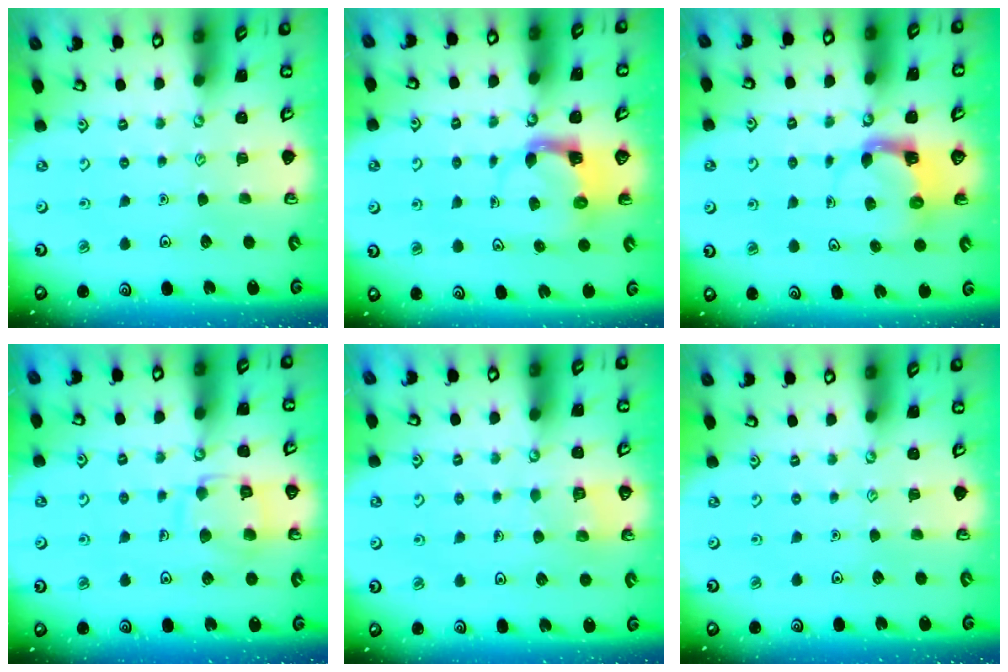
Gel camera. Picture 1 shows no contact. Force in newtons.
{"total": 4.0, "press": 3.9, "slide": 0.7}
{"total": 3.8, "press": 3.8, "slide": 0.6}
{"total": 10.9, "press": 10.9, "slide": 0.8}
{"total": 2.5, "press": 2.5, "slide": 0.1}
{"total": 0.0}